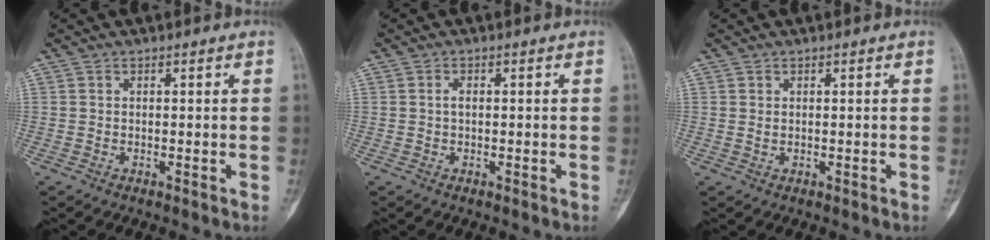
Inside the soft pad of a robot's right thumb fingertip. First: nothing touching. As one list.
[{"total": 1.2, "force": [0.0, 0.7, 1.0], "torque": [-0.019, 0.002, -0.001]}, {"total": 0.6, "force": [0.2, 0.4, 0.4], "torque": [-0.008, -0.001, 0.005]}]